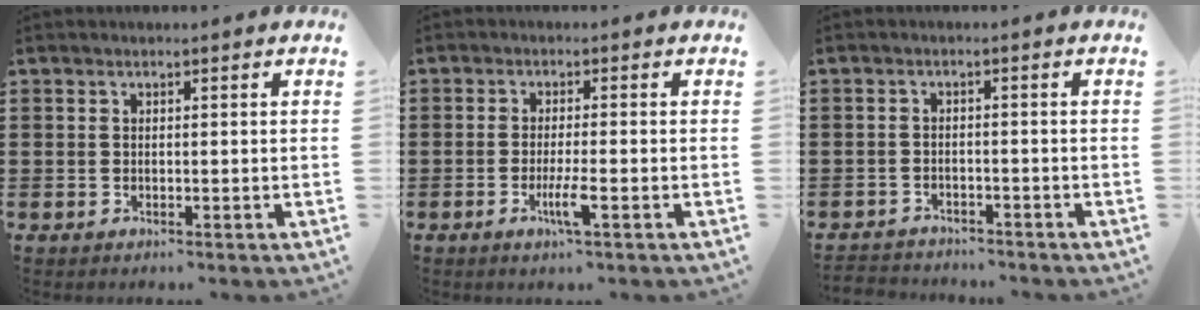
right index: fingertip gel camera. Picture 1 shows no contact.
{"total": 4.0, "force": [-1.6, 0.1, 3.6], "torque": [-0.066, -0.011, -0.029]}
{"total": 2.1, "force": [-2.1, 0.3, -0.2], "torque": [-0.005, -0.001, -0.048]}